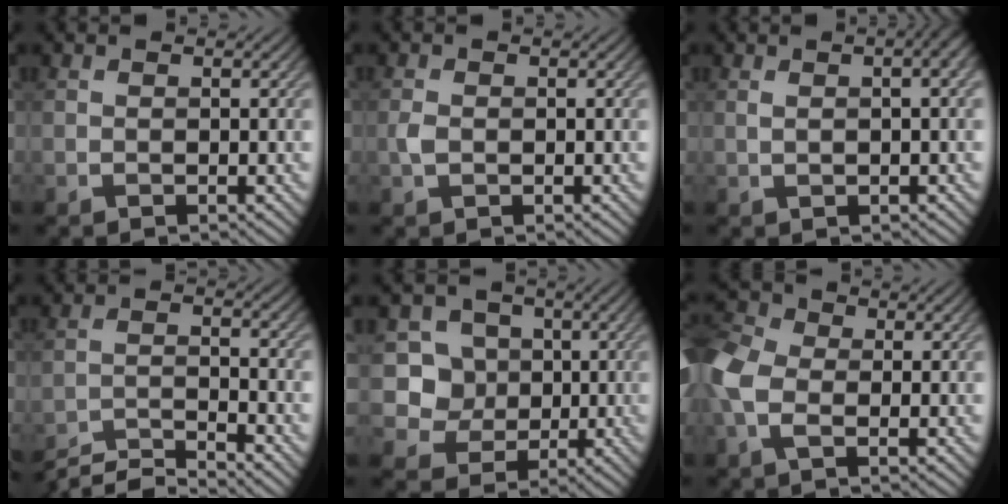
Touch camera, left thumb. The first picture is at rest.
{"total": 1.4, "force": [-0.3, 0.9, 1.0], "torque": [-0.027, 0.000, -0.008]}
{"total": 4.9, "force": [1.7, 1.8, 4.3], "torque": [-0.045, 0.017, 0.007]}
{"total": 6.5, "force": [-6.0, 0.7, 2.5], "torque": [-0.051, 0.003, -0.113]}
{"total": 6.5, "force": [0.6, 6.1, 2.3], "torque": [-0.061, -0.009, -0.003]}
{"total": 7.4, "force": [-1.3, 4.7, 5.6], "torque": [-0.168, 0.001, -0.041]}